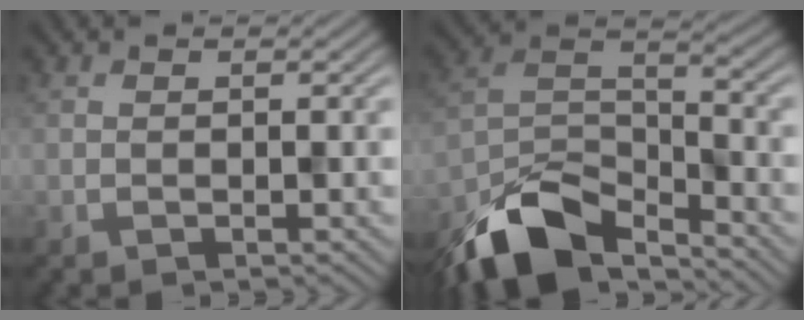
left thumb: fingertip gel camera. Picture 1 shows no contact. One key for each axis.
{"total": 11.7, "fx": -9.0, "fy": 4.4, "fz": 6.1, "tx": -0.120, "ty": -0.007, "tz": -0.183}